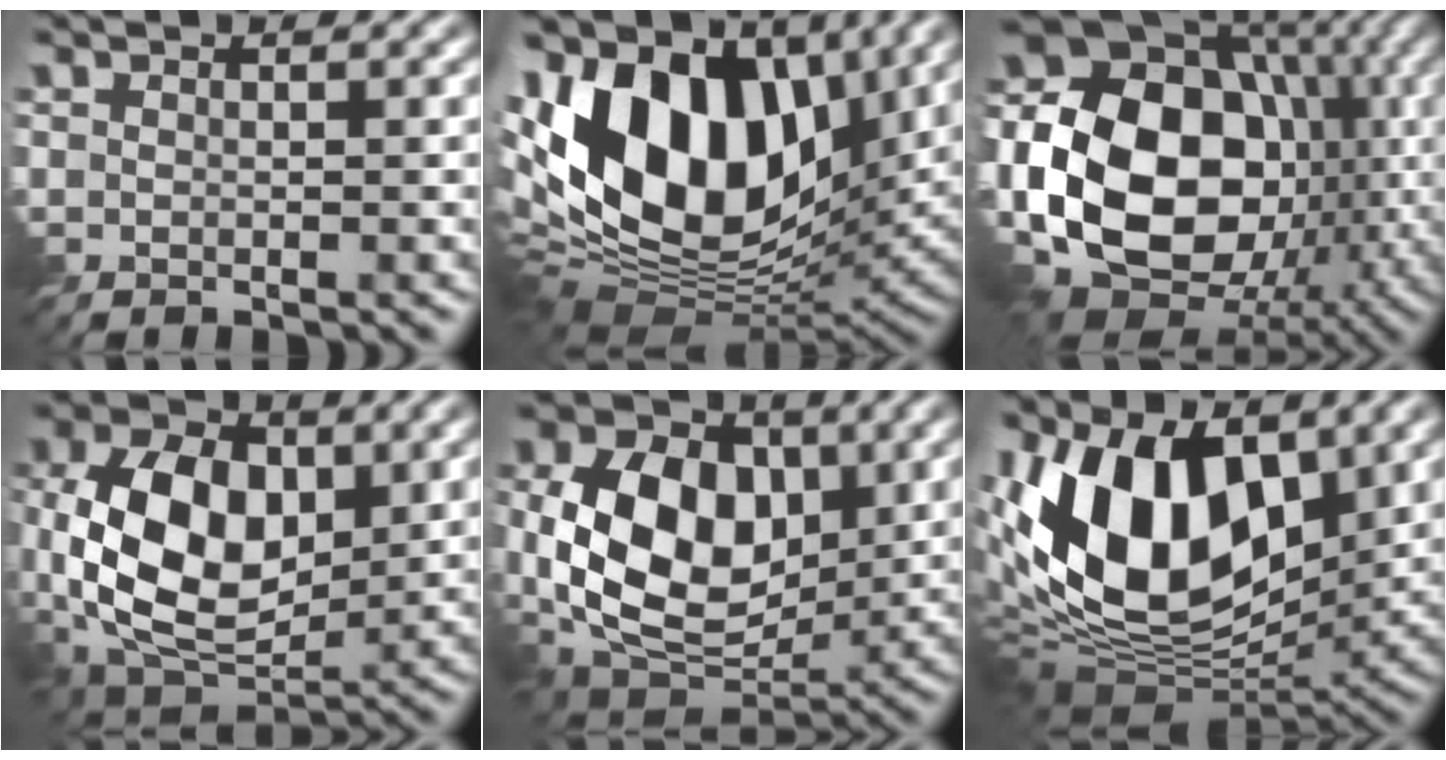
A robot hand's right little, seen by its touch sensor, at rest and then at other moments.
{"total": 17.5, "force": [3.0, 11.1, 13.2], "torque": [-0.274, 0.009, 0.041]}
{"total": 21.1, "force": [-1.2, 16.2, 13.5], "torque": [-0.275, -0.010, -0.027]}
{"total": 11.9, "force": [0.0, 7.8, 8.9], "torque": [-0.180, -0.001, -0.010]}
{"total": 13.1, "force": [0.4, 9.0, 9.6], "torque": [-0.182, 0.001, -0.006]}
{"total": 13.8, "force": [1.1, 7.9, 11.2], "torque": [-0.225, -0.006, -0.001]}